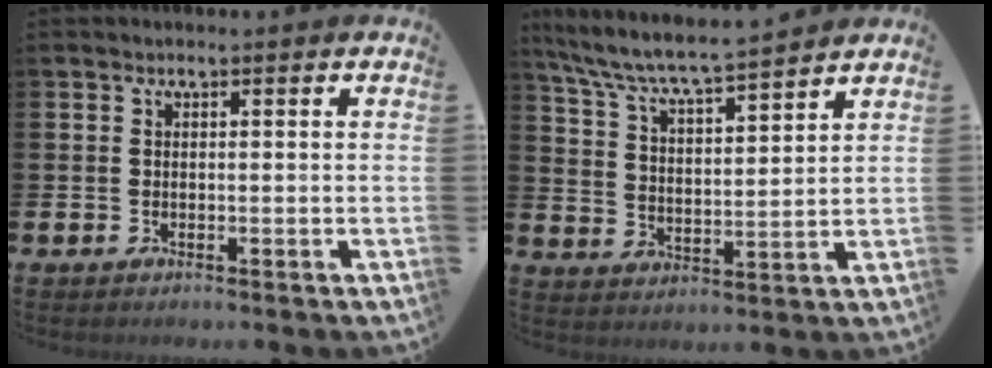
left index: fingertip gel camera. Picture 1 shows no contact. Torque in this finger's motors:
{"motor_torque": [0.93, -1.21, 0.42, 0.21]}